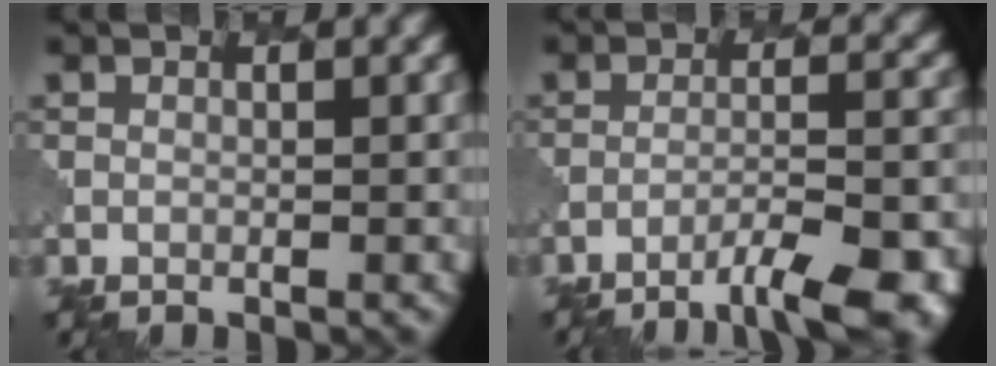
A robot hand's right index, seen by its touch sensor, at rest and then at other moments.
{"total": 8.2, "force": [-6.0, 1.9, 5.3], "torque": [-0.077, -0.003, -0.072]}